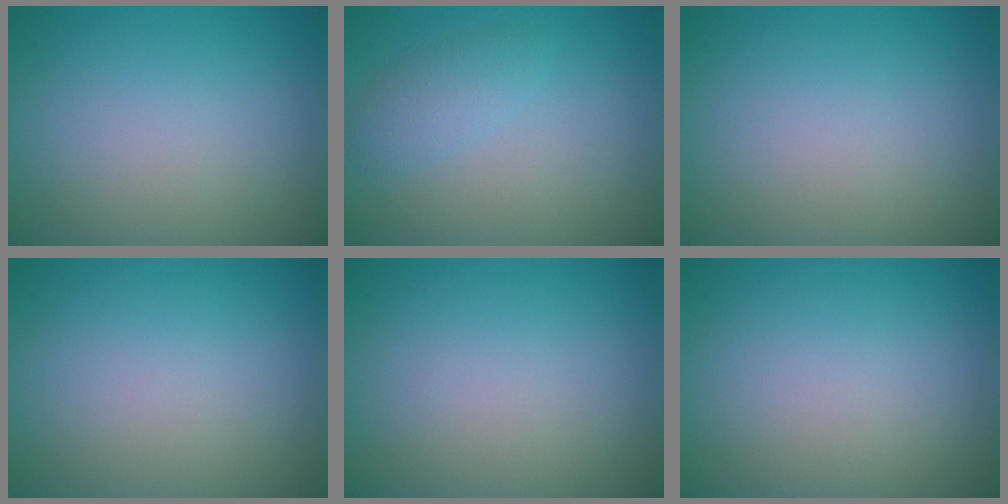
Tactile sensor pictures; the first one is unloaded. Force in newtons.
{"total": 1.9, "press": 1.9, "slide": 0.1}
{"total": 0.0}
{"total": 0.0}
{"total": 0.0}
{"total": 0.0}